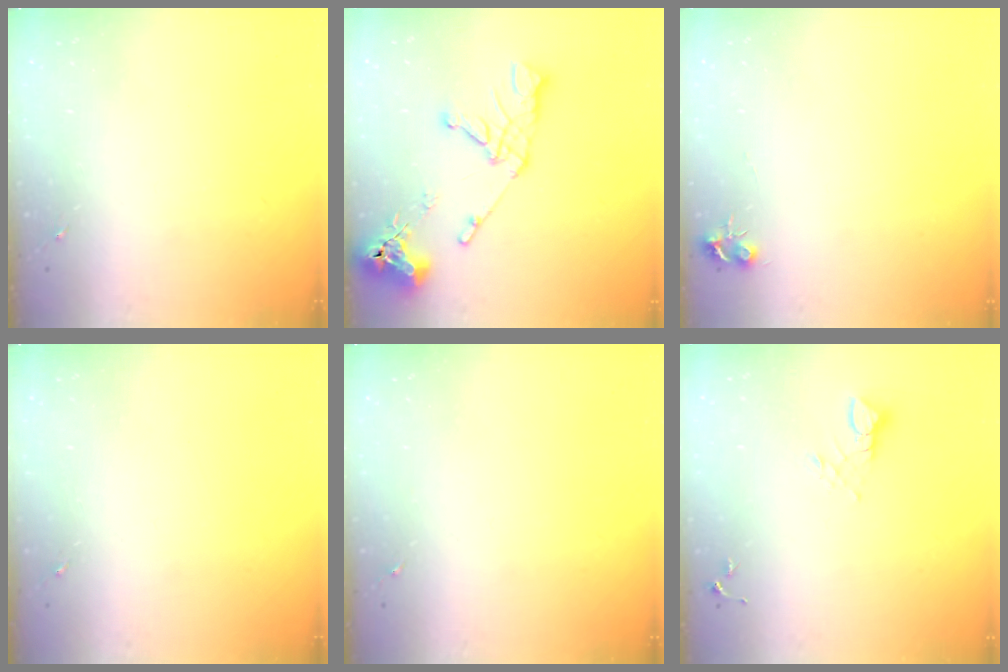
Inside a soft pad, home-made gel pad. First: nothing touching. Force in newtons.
{"total": 14.1, "press": 14.0, "slide": 1.6}
{"total": 5.3, "press": 5.3, "slide": 0.7}
{"total": 0.0}
{"total": 0.0}
{"total": 3.9, "press": 3.9, "slide": 0.5}